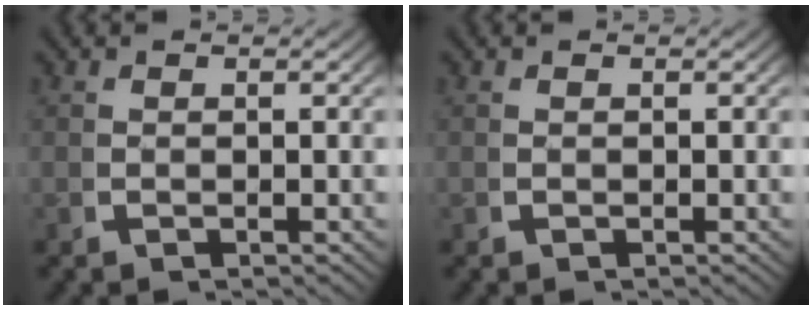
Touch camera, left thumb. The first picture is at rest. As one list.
[{"total": 0.0}]